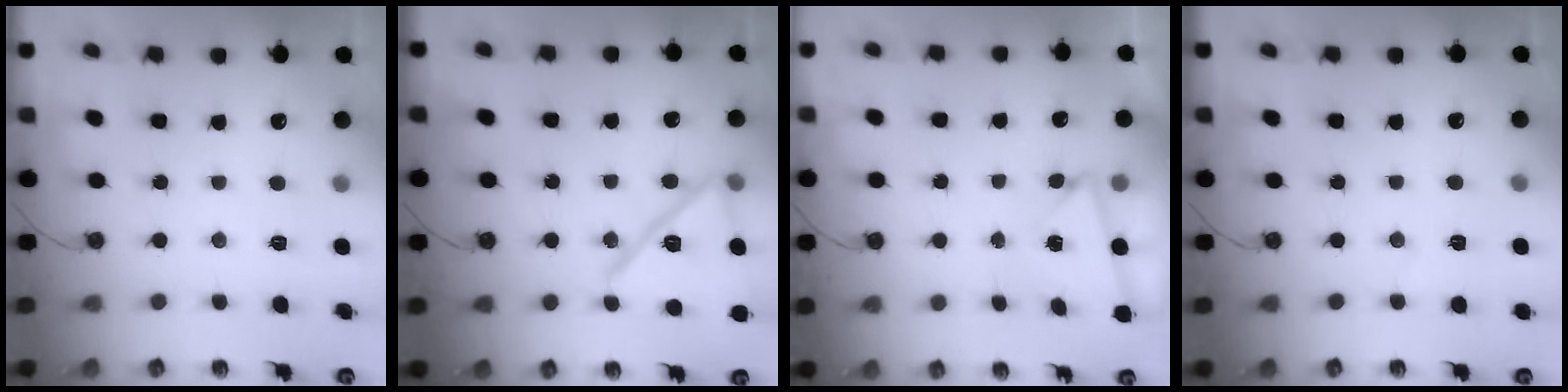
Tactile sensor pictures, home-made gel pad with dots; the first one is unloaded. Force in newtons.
{"total": 14.9, "press": 14.7, "slide": 2.5}
{"total": 2.5, "press": 1.9, "slide": 1.6}
{"total": 4.0, "press": 3.7, "slide": 1.3}